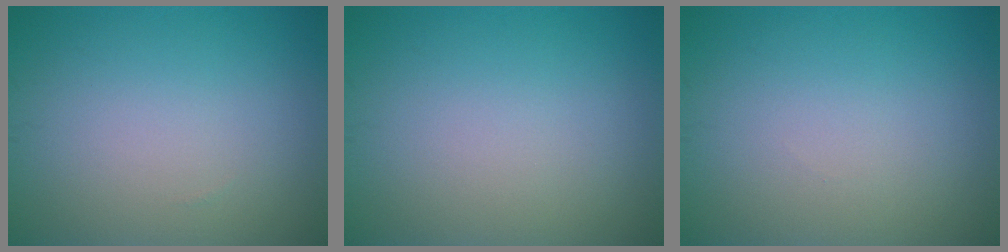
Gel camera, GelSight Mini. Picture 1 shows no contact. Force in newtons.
{"total": 0.0}
{"total": 0.0}